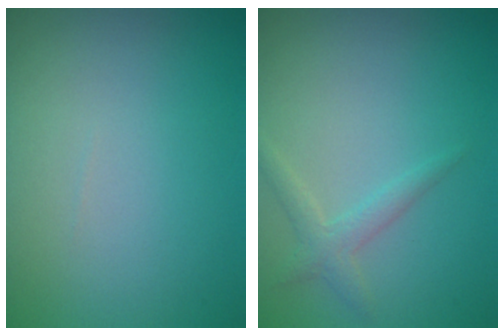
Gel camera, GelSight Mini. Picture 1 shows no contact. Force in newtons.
{"total": 1.7, "press": 1.7, "slide": 0.0}